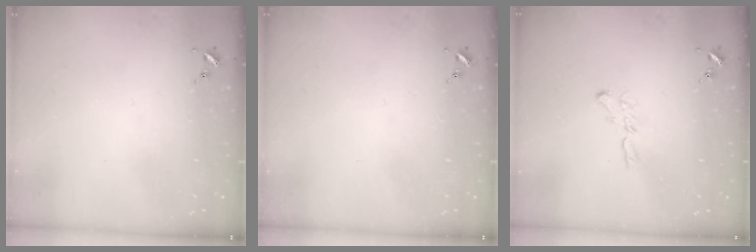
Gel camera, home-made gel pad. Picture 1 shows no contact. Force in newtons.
{"total": 0.0}
{"total": 5.0, "press": 5.0, "slide": 0.5}